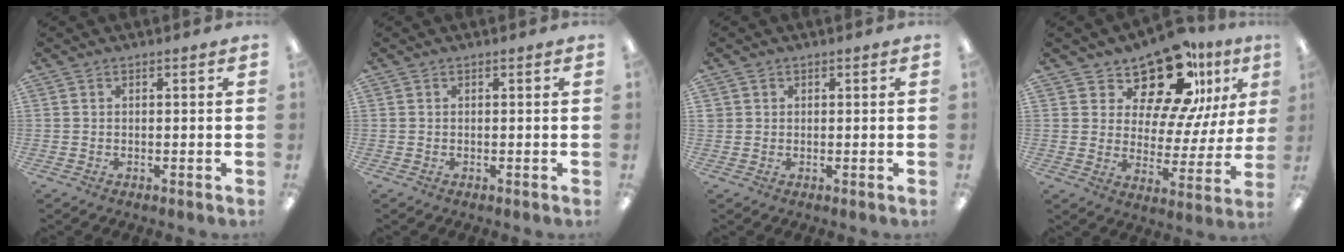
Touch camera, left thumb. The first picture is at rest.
{"total": 0.0}
{"total": 1.4, "force": [0.5, 1.4, 0.1], "torque": [-0.003, 0.003, 0.008]}
{"total": 17.6, "force": [13.5, 7.6, 8.4], "torque": [-0.141, -0.094, 0.234]}